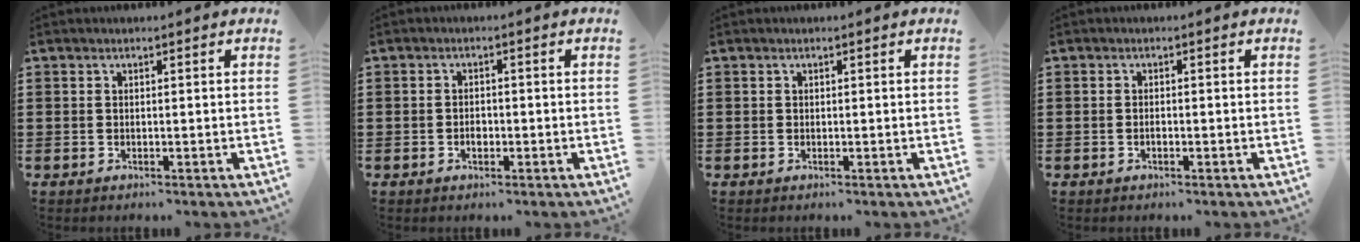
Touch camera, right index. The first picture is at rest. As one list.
[{"total": 1.7, "force": [-0.5, 1.0, 1.2], "torque": [-0.025, 0.001, -0.009]}, {"total": 0.0}, {"total": 0.7, "force": [-0.3, 0.3, 0.6], "torque": [-0.013, -0.004, -0.004]}]